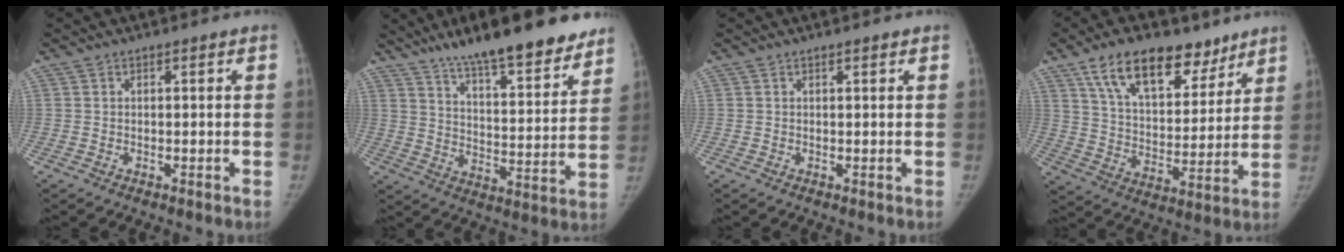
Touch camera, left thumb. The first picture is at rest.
{"total": 23.6, "force": [18.0, 5.6, 14.2], "torque": [-0.183, -0.071, 0.272]}
{"total": 0.5, "force": [0.5, 0.1, 0.3], "torque": [-0.003, -0.002, 0.008]}
{"total": 18.4, "force": [11.9, 9.5, 10.4], "torque": [-0.124, -0.046, 0.202]}